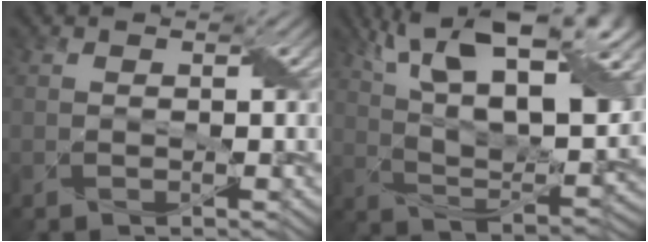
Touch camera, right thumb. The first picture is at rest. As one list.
[{"total": 18.2, "force": [8.9, 7.3, 14.2], "torque": [-0.258, 0.042, 0.138]}]